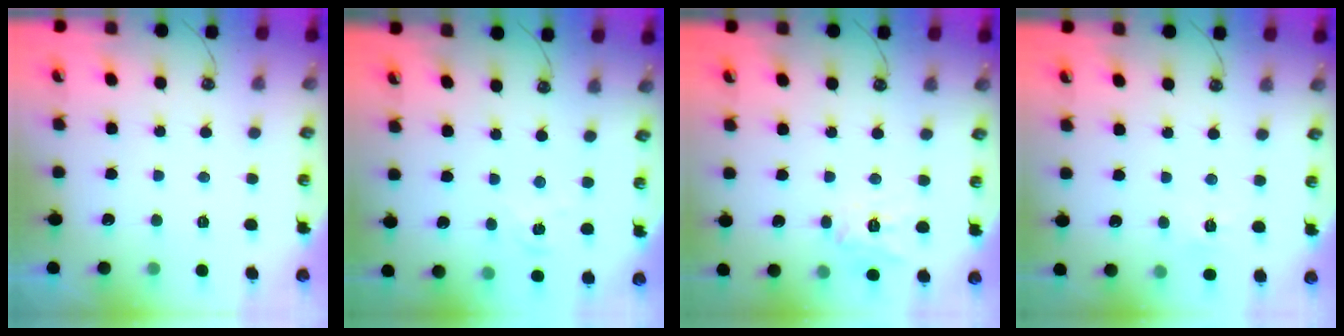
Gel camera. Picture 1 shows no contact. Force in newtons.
{"total": 1.3, "press": 1.3, "slide": 0.2}
{"total": 11.1, "press": 11.1, "slide": 0.9}
{"total": 4.4, "press": 4.3, "slide": 0.6}